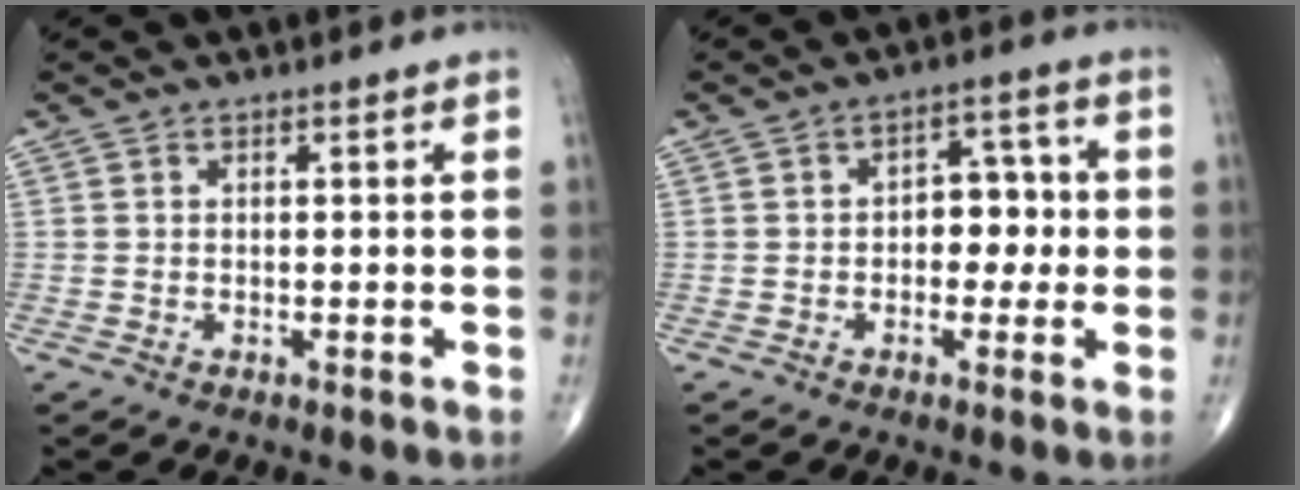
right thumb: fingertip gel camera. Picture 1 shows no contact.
{"total": 6.3, "force": [-0.3, 4.3, 4.6], "torque": [-0.026, 0.019, -0.013]}